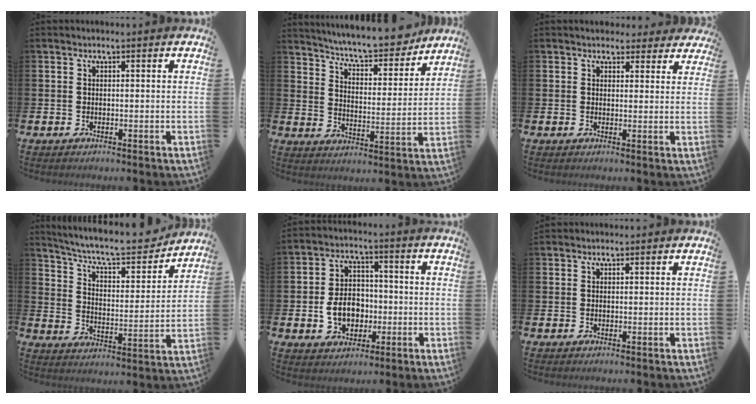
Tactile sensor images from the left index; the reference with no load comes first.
{"total": 7.9, "force": [7.5, 1.2, 2.1], "torque": [-0.060, -0.060, 0.127]}
{"total": 3.2, "force": [2.9, 1.4, 0.0], "torque": [0.015, -0.015, 0.048]}
{"total": 9.6, "force": [8.7, 2.2, 3.4], "torque": [-0.090, -0.062, 0.146]}
{"total": 6.4, "force": [-1.3, 5.0, 3.7], "torque": [-0.070, 0.007, -0.029]}
{"total": 1.0, "force": [1.0, 0.3, -0.1], "torque": [0.013, -0.002, 0.016]}